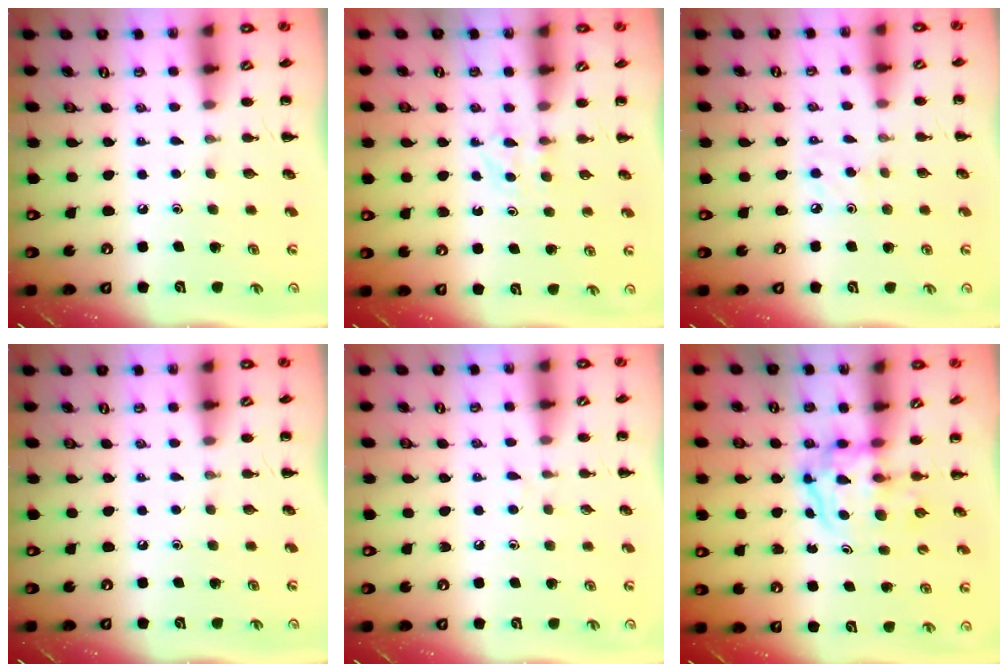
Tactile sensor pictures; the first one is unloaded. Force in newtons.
{"total": 2.8, "press": 2.6, "slide": 1.0}
{"total": 4.0, "press": 3.8, "slide": 1.1}
{"total": 0.0}
{"total": 2.5, "press": 2.1, "slide": 1.3}
{"total": 3.6, "press": 3.6, "slide": 0.6}